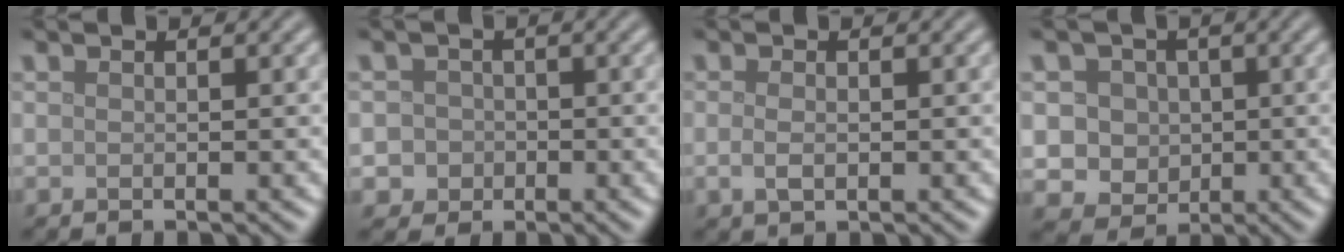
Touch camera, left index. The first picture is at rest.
{"total": 3.0, "force": [-0.7, 2.9, 0.7], "torque": [0.014, 0.008, -0.028]}
{"total": 1.5, "force": [-0.1, 0.8, 1.2], "torque": [-0.028, -0.004, -0.002]}
{"total": 4.3, "force": [0.3, 4.0, 1.7], "torque": [-0.021, 0.009, -0.010]}